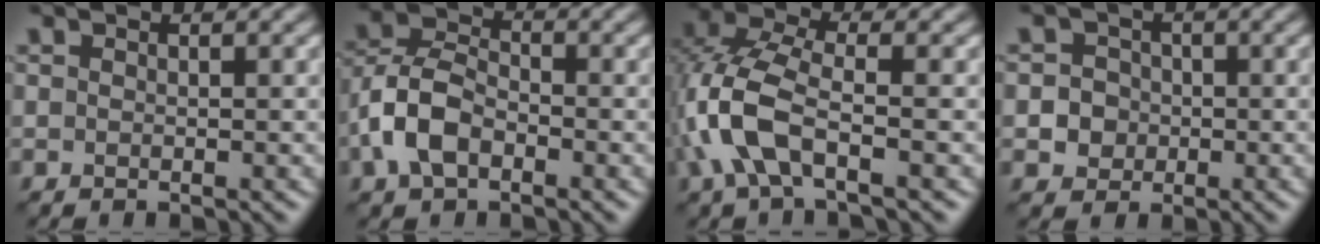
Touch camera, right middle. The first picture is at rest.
{"total": 5.3, "force": [-2.1, 3.3, 3.6], "torque": [-0.084, 0.005, -0.051]}
{"total": 6.7, "force": [-2.4, 3.0, 5.5], "torque": [-0.144, 0.005, -0.056]}
{"total": 3.2, "force": [-0.6, 3.0, 0.9], "torque": [0.006, 0.009, -0.027]}